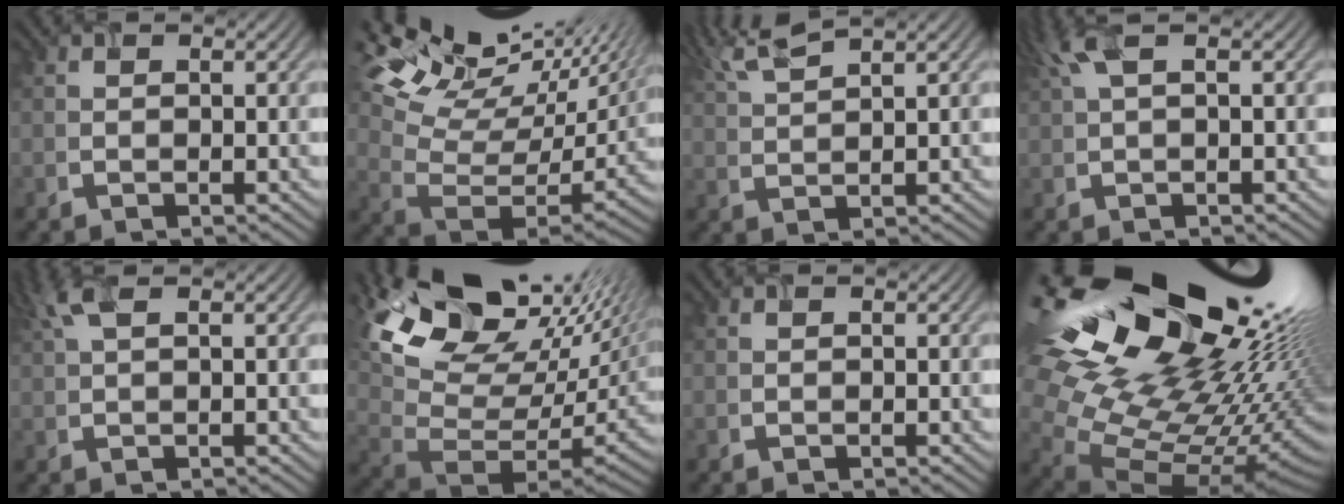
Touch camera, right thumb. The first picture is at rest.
{"total": 18.5, "force": [13.5, 7.2, 10.3], "torque": [-0.229, 0.032, 0.202]}
{"total": 5.6, "force": [3.9, 0.9, 3.9], "torque": [-0.086, 0.022, 0.083]}
{"total": 4.0, "force": [1.7, 0.9, 3.5], "torque": [-0.079, 0.018, 0.033]}
{"total": 3.0, "force": [1.5, 0.7, 2.5], "torque": [-0.057, 0.011, 0.030]}
{"total": 18.4, "force": [9.9, 9.5, 12.2], "torque": [-0.244, 0.012, 0.204]}
{"total": 0.0}
{"total": 23.3, "force": [8.9, 14.6, 15.8], "torque": [-0.332, 0.010, 0.143]}